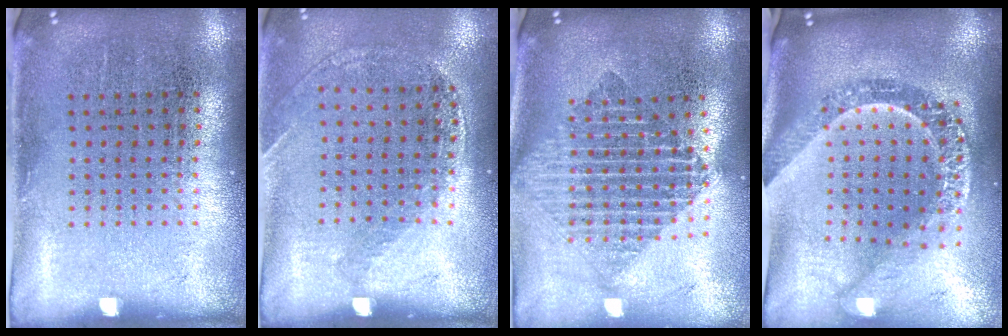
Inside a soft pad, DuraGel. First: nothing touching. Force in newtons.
{"total": 1.2, "press": 1.1, "slide": 0.5}
{"total": 1.9, "press": 1.5, "slide": 1.1}
{"total": 3.0, "press": 2.3, "slide": 1.9}